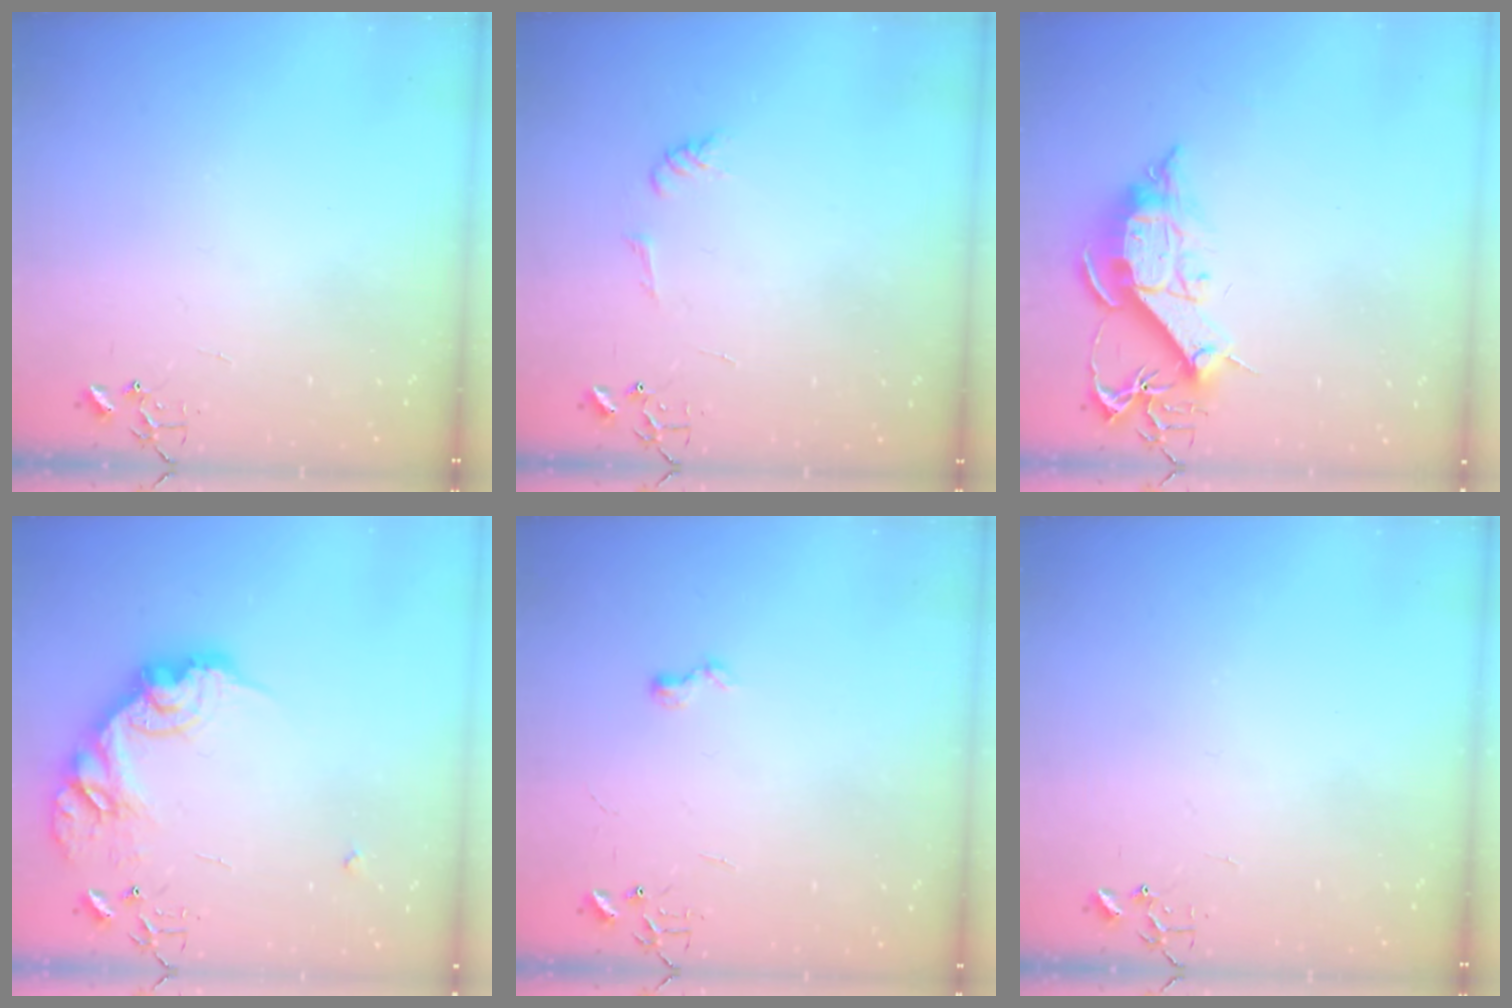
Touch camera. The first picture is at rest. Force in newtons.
{"total": 5.9, "press": 5.9, "slide": 0.6}
{"total": 13.2, "press": 13.1, "slide": 1.5}
{"total": 18.3, "press": 18.3, "slide": 1.0}
{"total": 6.0, "press": 6.0, "slide": 0.7}
{"total": 0.0}